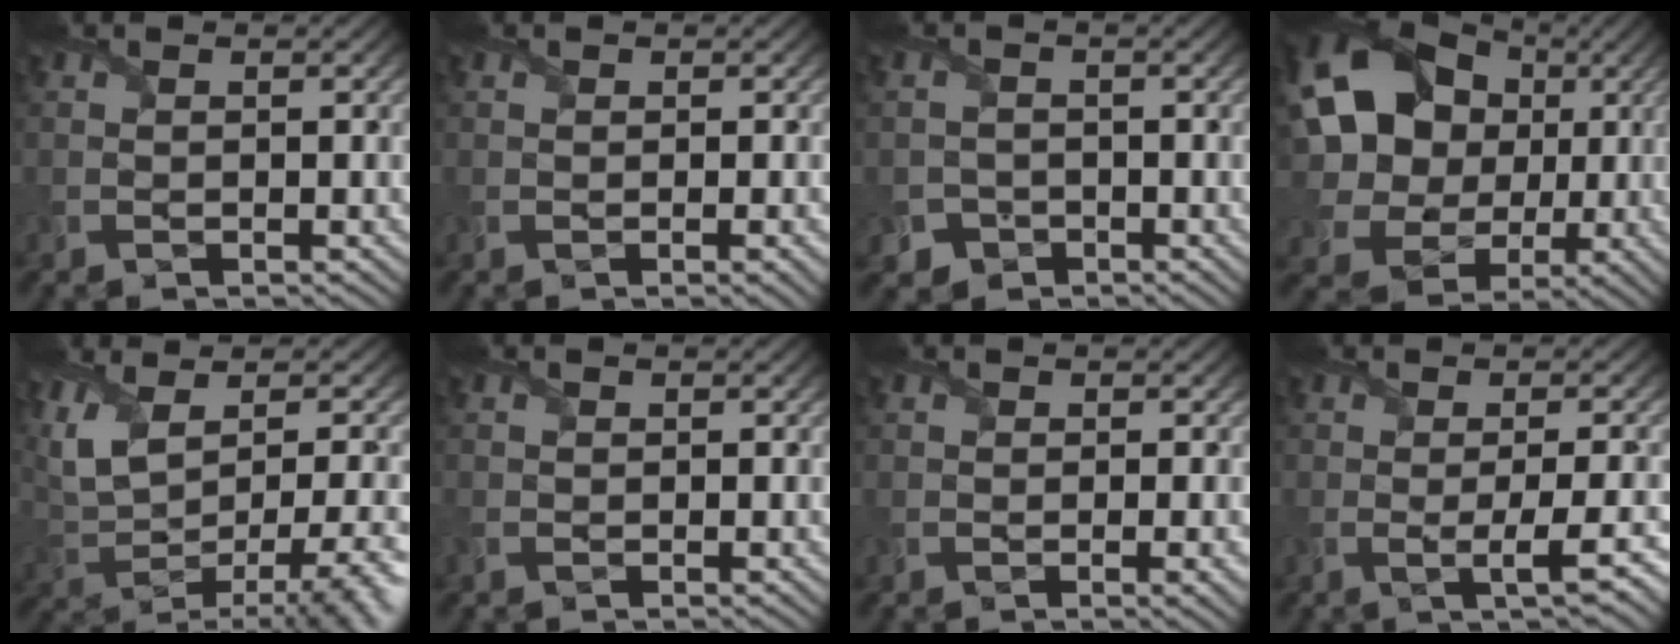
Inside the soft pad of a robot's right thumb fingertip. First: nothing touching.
{"total": 1.4, "force": [-0.4, 0.1, 1.4], "torque": [-0.024, -0.002, -0.008]}
{"total": 2.5, "force": [-1.8, 1.8, 0.1], "torque": [0.003, -0.005, -0.035]}
{"total": 19.0, "force": [3.5, 15.4, 10.5], "torque": [-0.278, 0.026, 0.077]}
{"total": 11.4, "force": [1.6, 4.4, 10.4], "torque": [-0.198, 0.002, 0.036]}
{"total": 0.7, "force": [-0.2, 0.5, 0.5], "torque": [-0.014, -0.002, -0.007]}
{"total": 1.8, "force": [-0.3, 0.1, 1.8], "torque": [-0.033, -0.002, -0.008]}
{"total": 4.2, "force": [-1.0, 0.5, 4.1], "torque": [-0.066, 0.002, -0.020]}